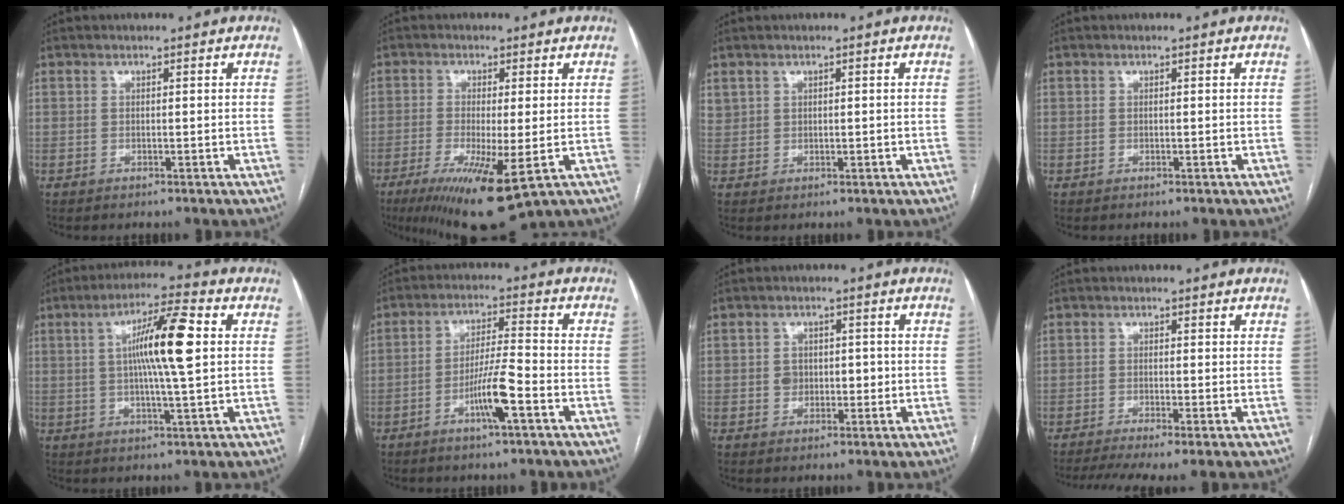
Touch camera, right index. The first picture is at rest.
{"total": 11.7, "force": [-5.1, 1.6, 10.5], "torque": [-0.174, -0.036, -0.076]}
{"total": 1.5, "force": [0.9, 1.2, 0.3], "torque": [-0.009, 0.013, 0.022]}
{"total": 0.0}
{"total": 11.0, "force": [1.7, 0.4, 10.9], "torque": [-0.189, 0.010, 0.025]}
{"total": 7.5, "force": [-3.3, 0.1, 6.7], "torque": [-0.130, 0.001, -0.059]}
{"total": 3.5, "force": [-0.2, 2.8, 2.1], "torque": [-0.027, 0.018, 0.003]}
{"total": 7.1, "force": [-4.8, 0.8, 5.1], "torque": [-0.087, -0.009, -0.081]}